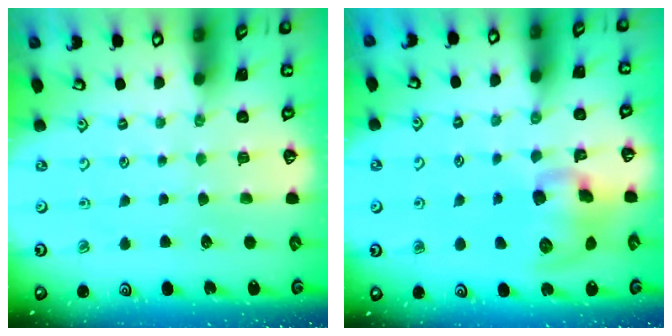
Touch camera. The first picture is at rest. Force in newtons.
{"total": 12.0, "press": 11.8, "slide": 1.9}